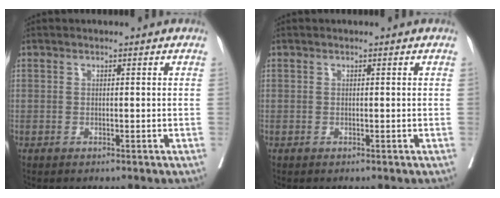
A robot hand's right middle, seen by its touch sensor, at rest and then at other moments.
{"total": 0.0}